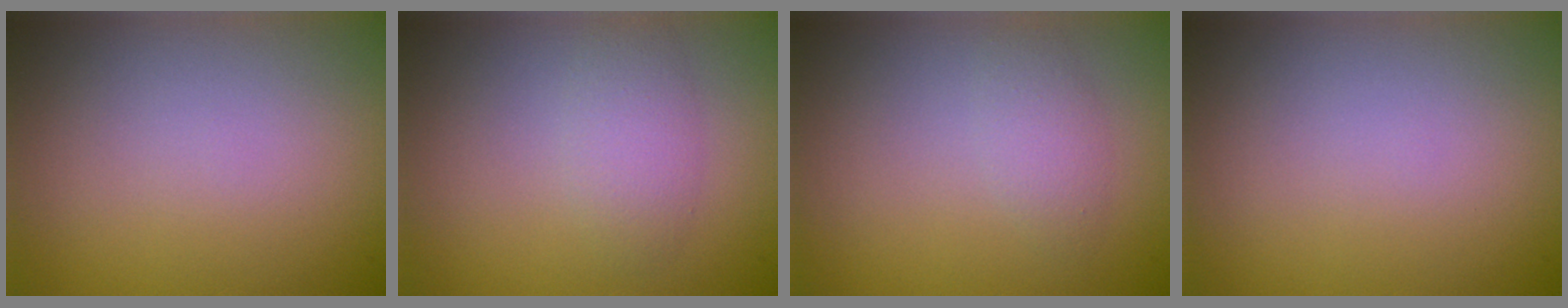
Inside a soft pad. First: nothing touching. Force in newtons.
{"total": 2.2, "press": 2.1, "slide": 0.1}
{"total": 1.6, "press": 1.6, "slide": 0.1}
{"total": 0.0}